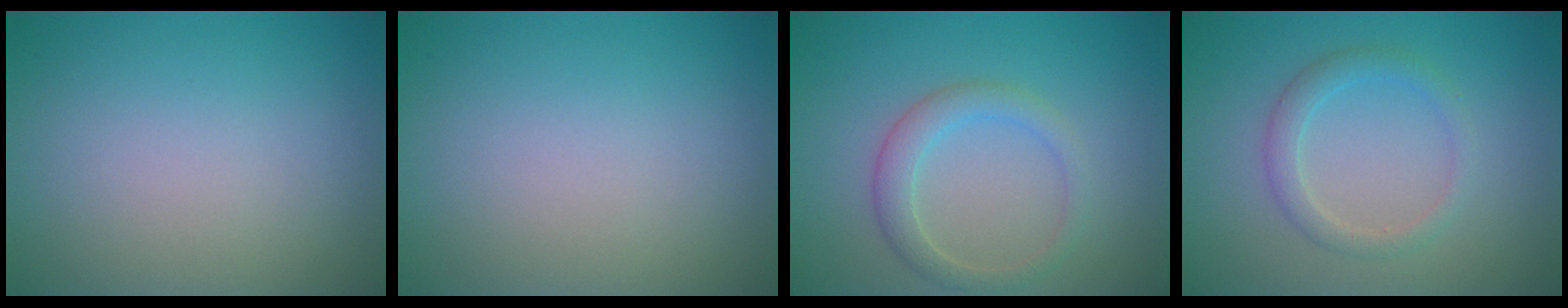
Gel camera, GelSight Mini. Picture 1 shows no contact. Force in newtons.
{"total": 0.0}
{"total": 2.5, "press": 2.5, "slide": 0.0}
{"total": 2.1, "press": 2.1, "slide": 0.2}